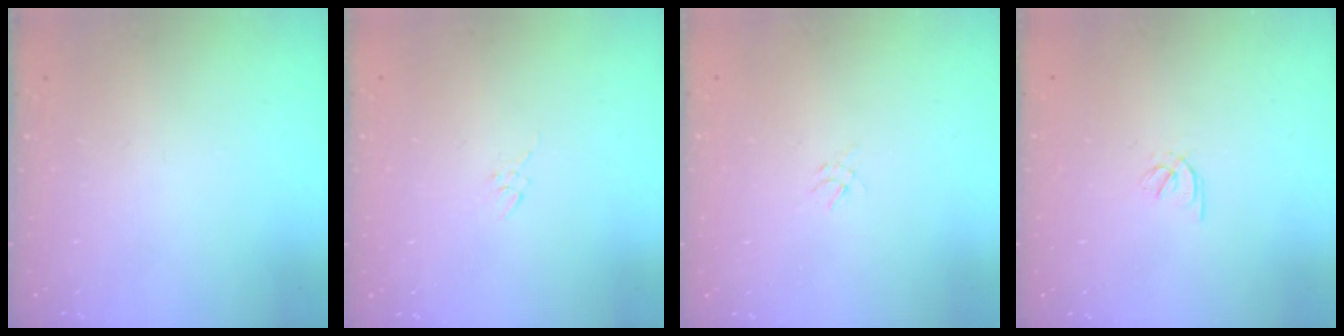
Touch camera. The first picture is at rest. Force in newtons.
{"total": 2.7, "press": 2.7, "slide": 0.5}
{"total": 1.2, "press": 1.1, "slide": 0.5}
{"total": 1.5, "press": 1.4, "slide": 0.5}